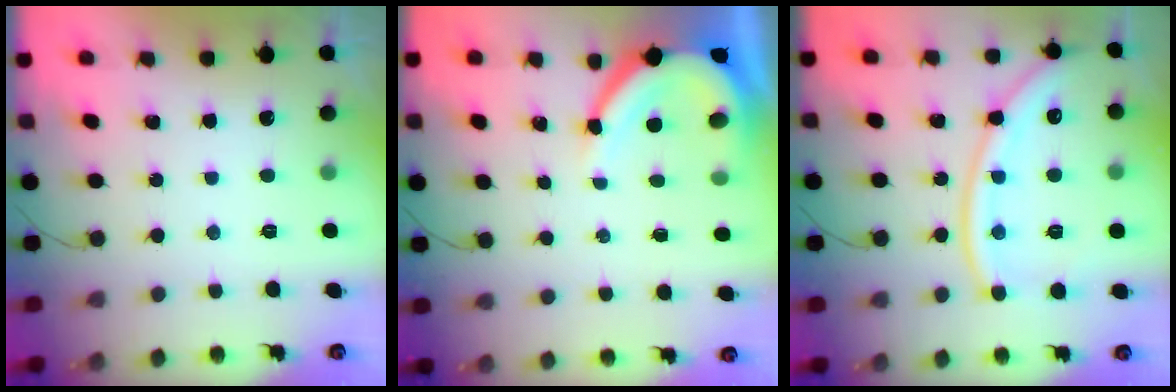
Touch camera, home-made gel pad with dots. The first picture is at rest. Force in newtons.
{"total": 9.5, "press": 9.4, "slide": 1.1}
{"total": 15.0, "press": 14.9, "slide": 1.8}